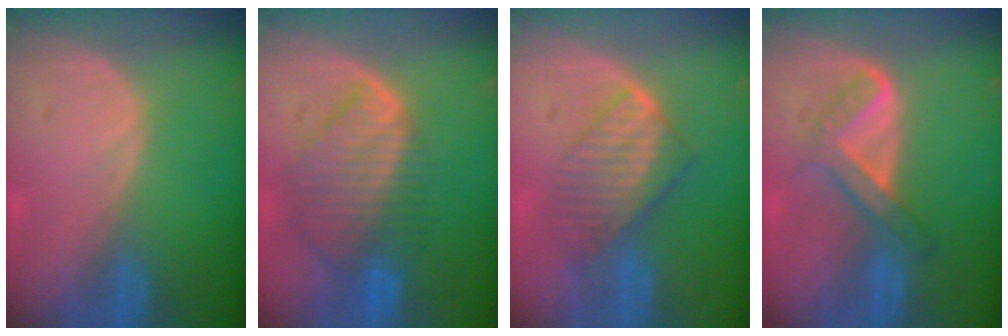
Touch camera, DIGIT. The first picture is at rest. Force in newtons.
{"total": 8.7, "press": 7.7, "slide": 4.2}
{"total": 6.7, "press": 6.3, "slide": 2.3}
{"total": 5.3, "press": 5.1, "slide": 1.5}